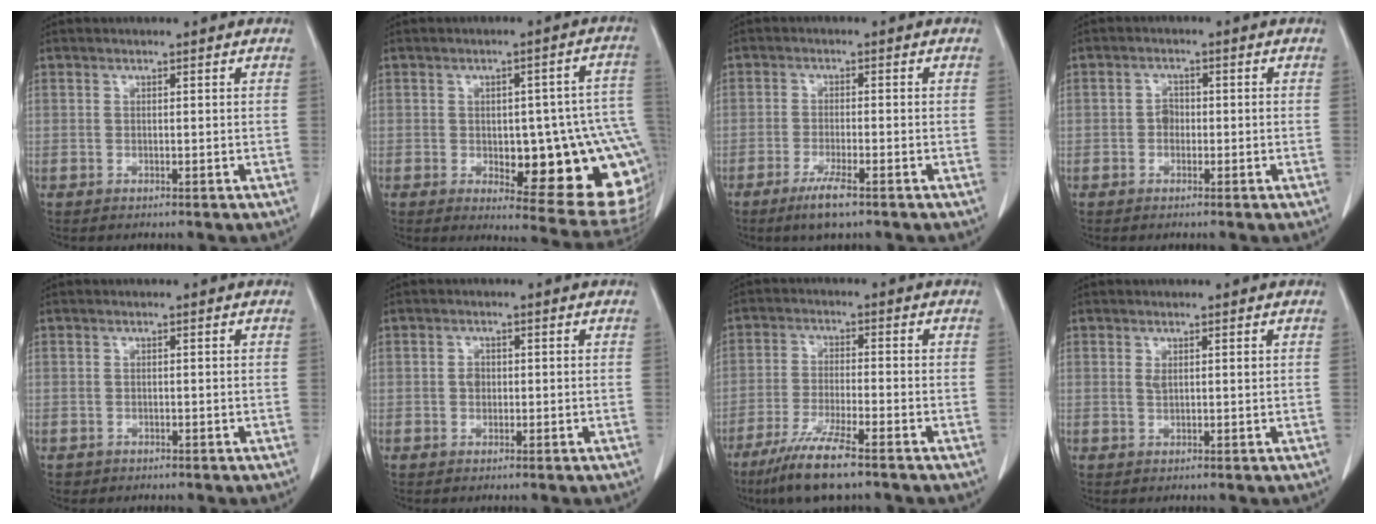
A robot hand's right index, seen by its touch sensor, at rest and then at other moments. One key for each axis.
{"total": 19.3, "fx": -3.4, "fy": 5.8, "fz": 18.1, "tx": -0.141, "ty": 0.023, "tz": -0.016}
{"total": 4.7, "fx": -3.1, "fy": 0.4, "fz": 3.5, "tx": -0.070, "ty": -0.010, "tz": -0.056}
{"total": 1.9, "fx": -0.4, "fy": 1.4, "fz": 1.2, "tx": -0.014, "ty": 0.007, "tz": -0.008}
{"total": 0.8, "fx": -0.5, "fy": 0.6, "fz": -0.1, "tx": -0.009, "ty": 0.002, "tz": -0.009}
{"total": 1.6, "fx": 0.0, "fy": 1.3, "fz": 0.9, "tx": -0.014, "ty": 0.003, "tz": -0.001}
{"total": 9.1, "fx": -6.5, "fy": 0.4, "fz": 6.3, "tx": -0.120, "ty": -0.026, "tz": -0.117}
{"total": 1.3, "fx": 0.5, "fy": 0.4, "fz": 1.2, "tx": -0.021, "ty": -0.001, "tz": 0.011}